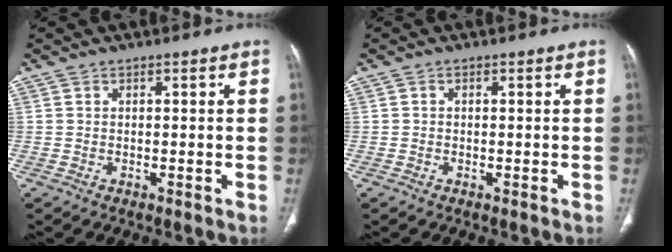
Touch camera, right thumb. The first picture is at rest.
{"total": 0.0}